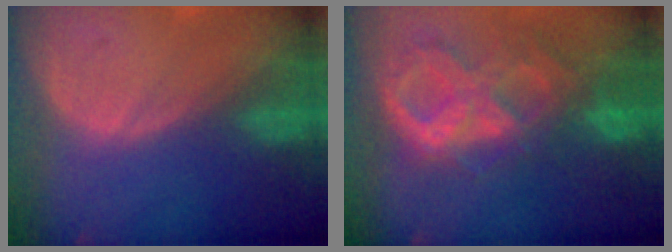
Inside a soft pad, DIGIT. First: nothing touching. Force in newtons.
{"total": 10.5, "press": 8.8, "slide": 5.7}